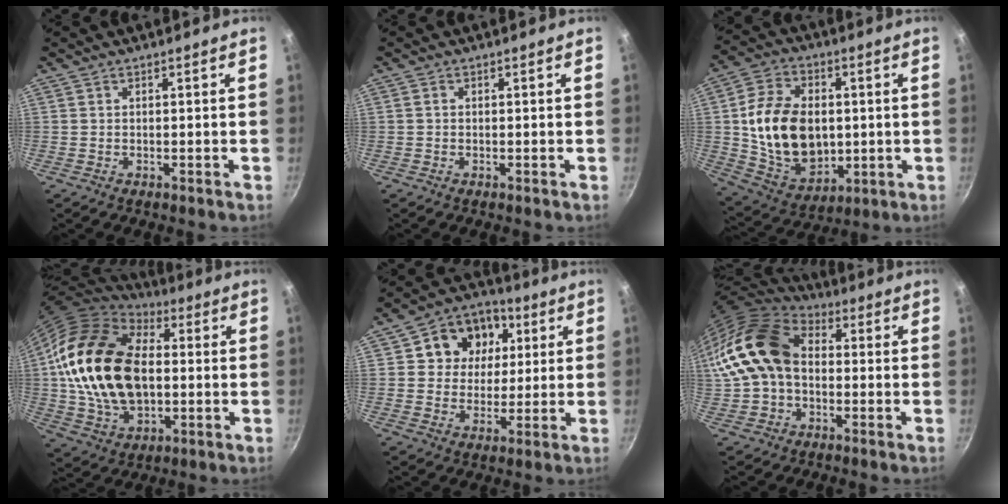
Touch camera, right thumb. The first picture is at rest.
{"total": 0.5, "force": [0.0, 0.4, 0.2], "torque": [-0.003, 0.003, -0.001]}
{"total": 19.2, "force": [0.9, 13.5, 13.6], "torque": [-0.216, -0.002, 0.028]}
{"total": 24.3, "force": [1.6, 16.0, 18.3], "torque": [-0.315, 0.015, 0.029]}
{"total": 12.4, "force": [3.7, 10.5, 5.5], "torque": [-0.058, 0.002, 0.048]}
{"total": 18.2, "force": [0.8, 13.1, 12.5], "torque": [-0.235, 0.042, 0.008]}